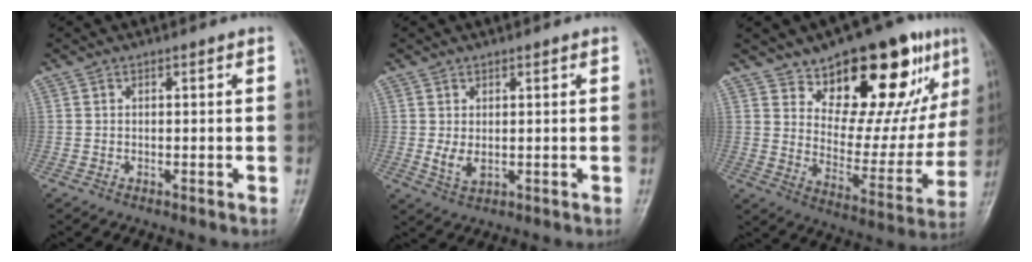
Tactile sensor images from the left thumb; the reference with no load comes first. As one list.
[{"total": 2.9, "force": [0.3, 1.7, 2.3], "torque": [-0.041, -0.009, 0.011]}, {"total": 23.6, "force": [13.6, 10.4, 16.3], "torque": [-0.173, -0.061, 0.212]}]